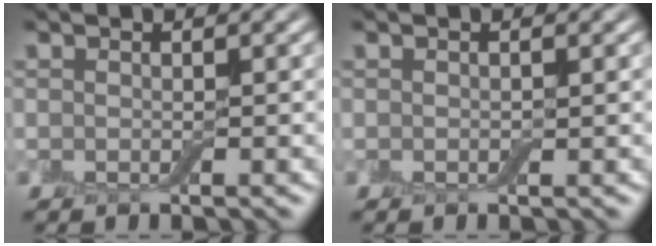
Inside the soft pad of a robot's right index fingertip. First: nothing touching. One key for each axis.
{"total": 0.0}